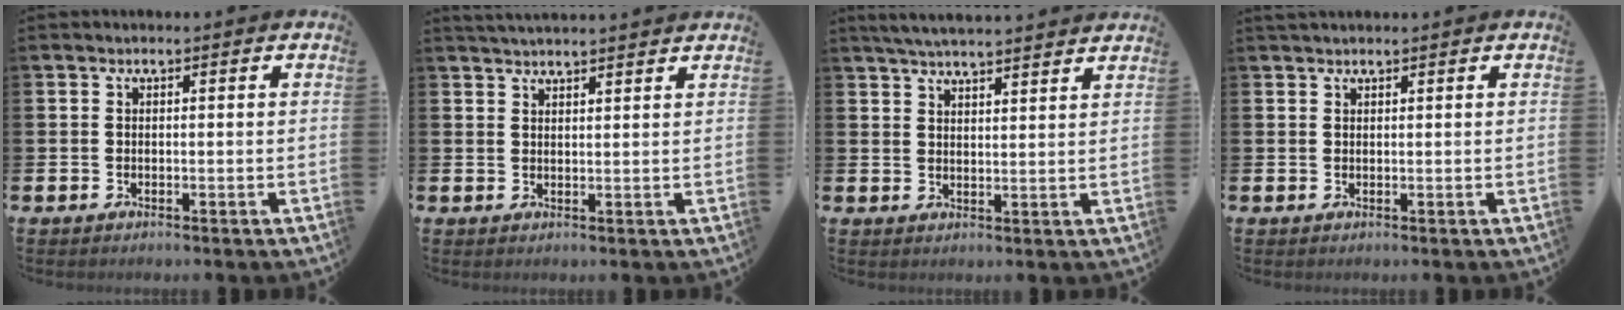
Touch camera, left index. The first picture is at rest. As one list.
[{"total": 2.7, "force": [2.7, 0.0, 0.3], "torque": [-0.009, -0.010, 0.050]}, {"total": 4.7, "force": [4.6, -0.1, 0.8], "torque": [-0.034, -0.017, 0.085]}, {"total": 1.1, "force": [1.0, 0.2, 0.2], "torque": [0.008, -0.003, 0.016]}]